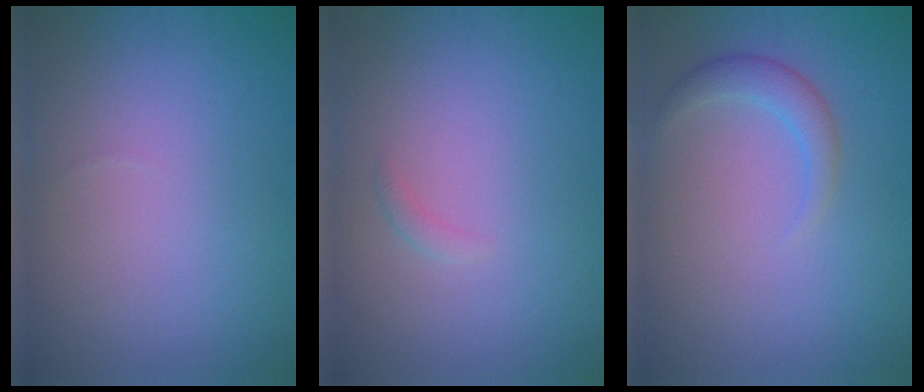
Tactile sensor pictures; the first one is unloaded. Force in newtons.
{"total": 0.6, "press": 0.6, "slide": 0.0}
{"total": 2.0, "press": 2.0, "slide": 0.2}